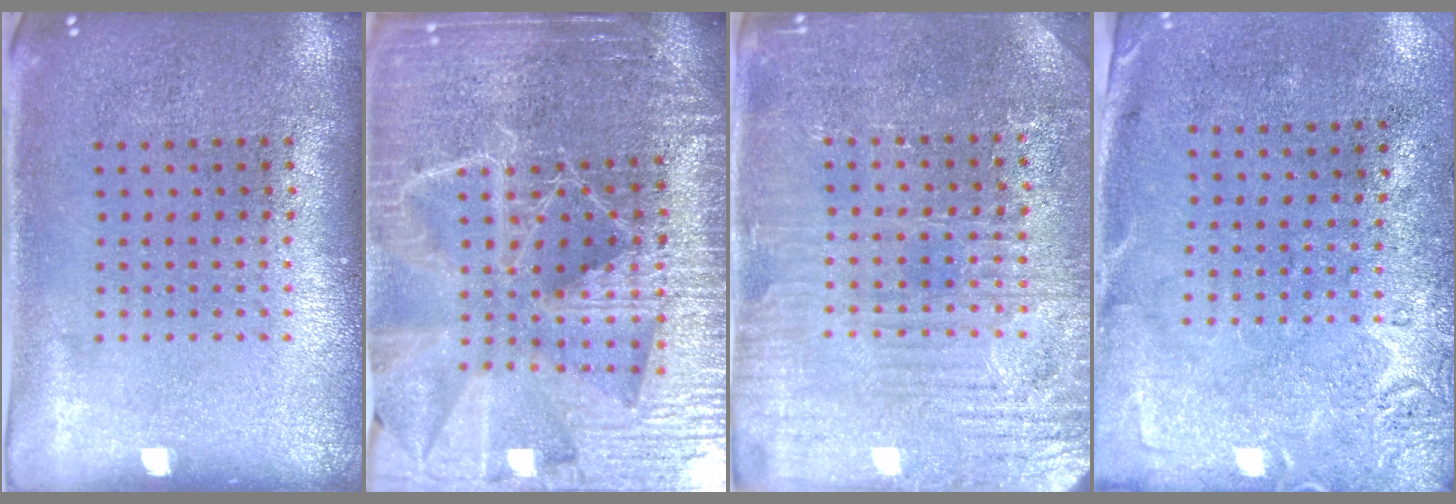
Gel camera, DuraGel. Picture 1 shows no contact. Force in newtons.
{"total": 5.7, "press": 5.0, "slide": 2.7}
{"total": 3.8, "press": 3.7, "slide": 0.6}
{"total": 2.8, "press": 2.2, "slide": 1.7}